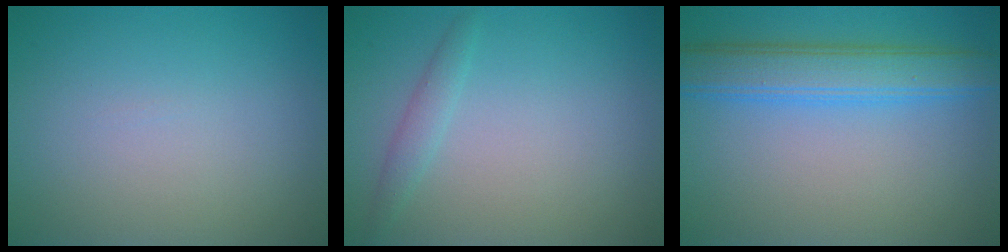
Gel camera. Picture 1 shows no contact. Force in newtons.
{"total": 1.2, "press": 1.2, "slide": 0.0}
{"total": 5.1, "press": 5.1, "slide": 0.1}